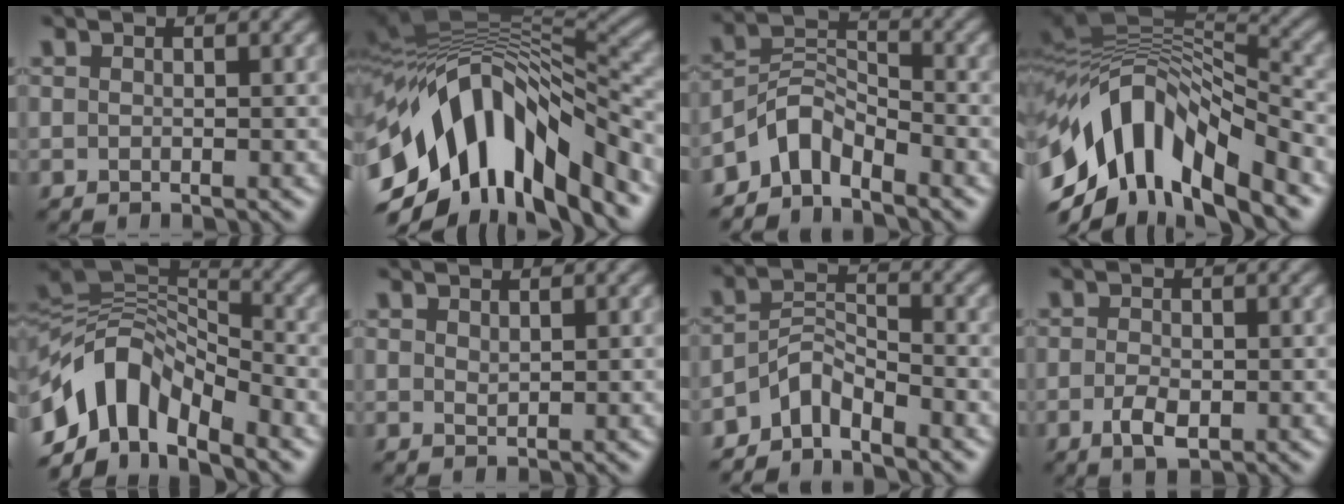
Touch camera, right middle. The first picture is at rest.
{"total": 14.2, "force": [-5.4, 7.3, 10.9], "torque": [-0.197, 0.008, -0.090]}
{"total": 4.3, "force": [-3.3, 1.9, 1.9], "torque": [-0.028, 0.010, -0.076]}
{"total": 13.0, "force": [-4.3, 6.7, 10.3], "torque": [-0.196, 0.014, -0.075]}
{"total": 9.8, "force": [-5.2, 5.2, 6.5], "torque": [-0.112, 0.014, -0.106]}
{"total": 0.7, "force": [0.5, 0.3, 0.3], "torque": [-0.010, -0.001, 0.012]}
{"total": 3.3, "force": [-2.7, 1.2, 1.6], "torque": [-0.029, 0.012, -0.061]}
{"total": 2.3, "force": [-0.7, 1.2, 1.8], "torque": [-0.039, -0.003, -0.013]}